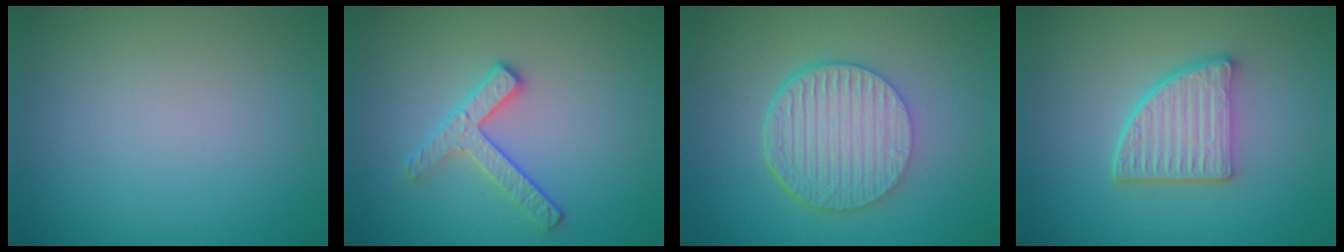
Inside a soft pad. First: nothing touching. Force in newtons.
{"total": 2.6, "press": 2.4, "slide": 0.9}
{"total": 6.6, "press": 4.6, "slide": 4.8}
{"total": 5.0, "press": 3.8, "slide": 3.3}